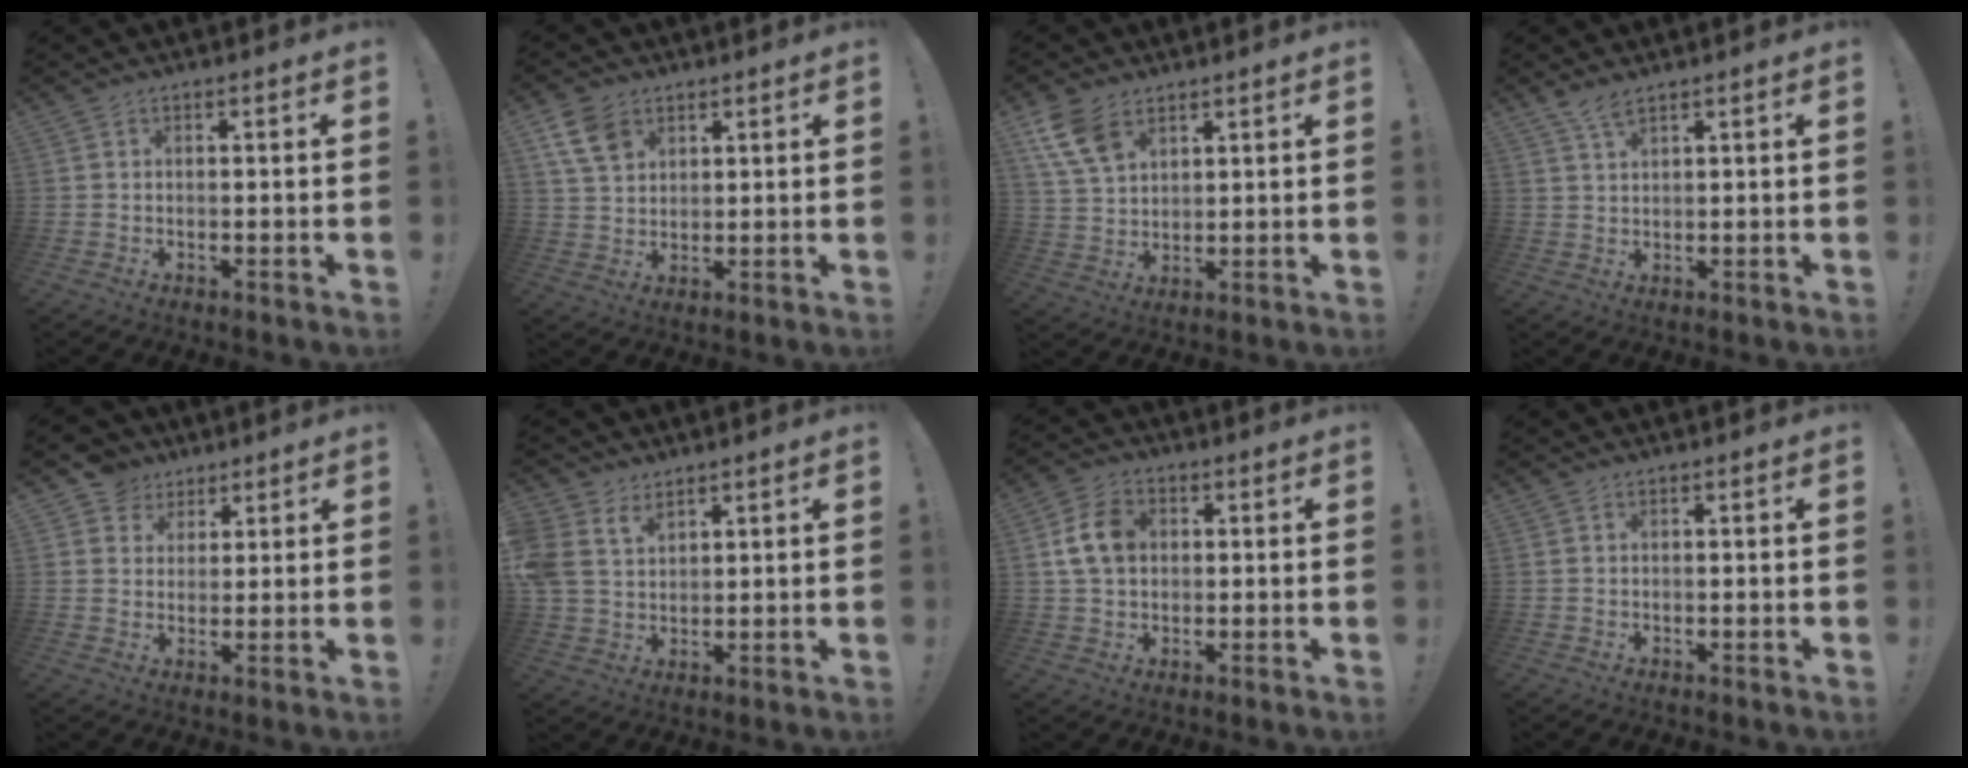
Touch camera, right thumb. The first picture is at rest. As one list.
[{"total": 9.9, "force": [5.2, 6.9, 4.9], "torque": [-0.094, -0.015, 0.104]}, {"total": 10.1, "force": [6.0, 5.8, 5.6], "torque": [-0.113, -0.020, 0.119]}, {"total": 3.6, "force": [2.8, 0.8, 2.0], "torque": [-0.039, -0.015, 0.050]}, {"total": 7.1, "force": [3.8, 5.9, 0.9], "torque": [-0.008, -0.022, 0.077]}, {"total": 7.9, "force": [4.5, 5.3, 3.6], "torque": [-0.083, -0.022, 0.090]}, {"total": 10.5, "force": [1.9, 7.8, 6.7], "torque": [-0.116, 0.010, 0.040]}, {"total": 0.0}]